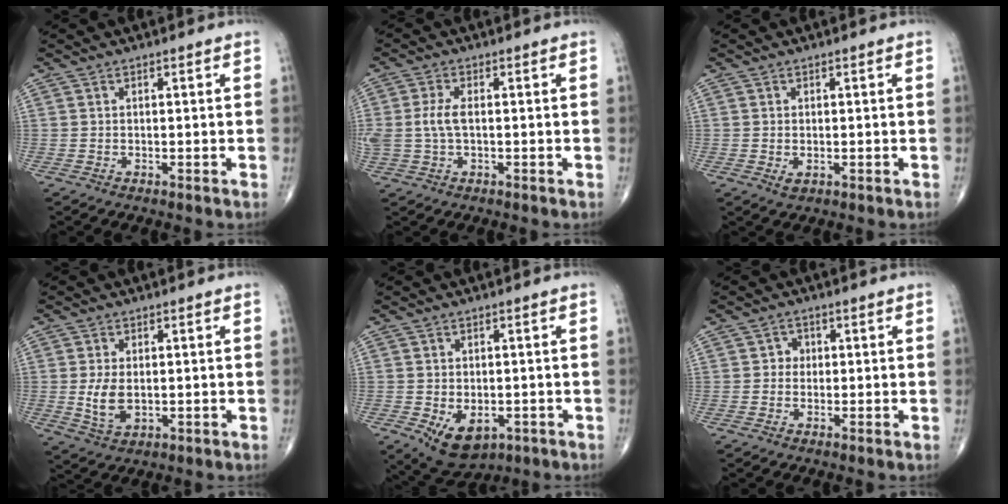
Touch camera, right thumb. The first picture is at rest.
{"total": 4.9, "force": [0.1, 2.5, 4.2], "torque": [-0.109, 0.009, 0.003]}
{"total": 1.4, "force": [-0.2, 0.9, 1.1], "torque": [-0.019, -0.003, 0.000]}
{"total": 5.9, "force": [-0.1, 3.5, 4.7], "torque": [-0.089, -0.010, 0.006]}
{"total": 8.6, "force": [-2.9, 5.5, 5.9], "torque": [-0.076, 0.001, -0.030]}
{"total": 2.1, "force": [0.1, 1.9, 0.8], "torque": [0.005, 0.006, -0.005]}